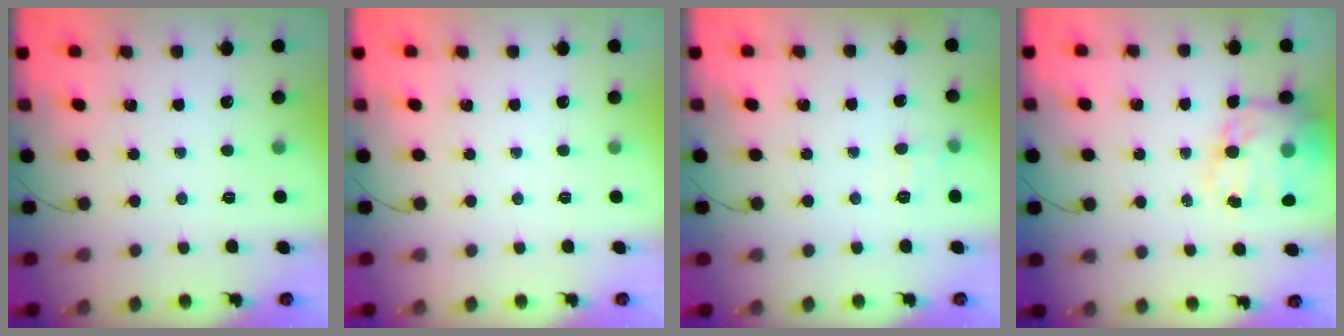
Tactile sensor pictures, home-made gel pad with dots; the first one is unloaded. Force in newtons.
{"total": 0.0}
{"total": 6.2, "press": 6.0, "slide": 1.5}
{"total": 17.3, "press": 16.8, "slide": 4.4}